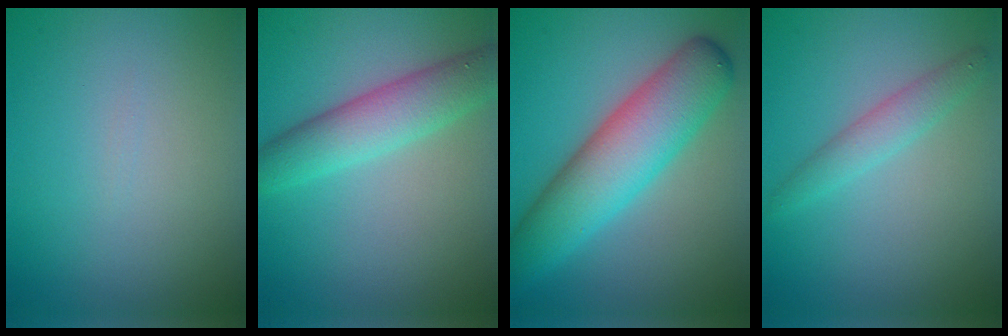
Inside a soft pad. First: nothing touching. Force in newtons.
{"total": 4.8, "press": 4.8, "slide": 0.1}
{"total": 8.5, "press": 8.5, "slide": 0.1}
{"total": 2.1, "press": 2.1, "slide": 0.0}